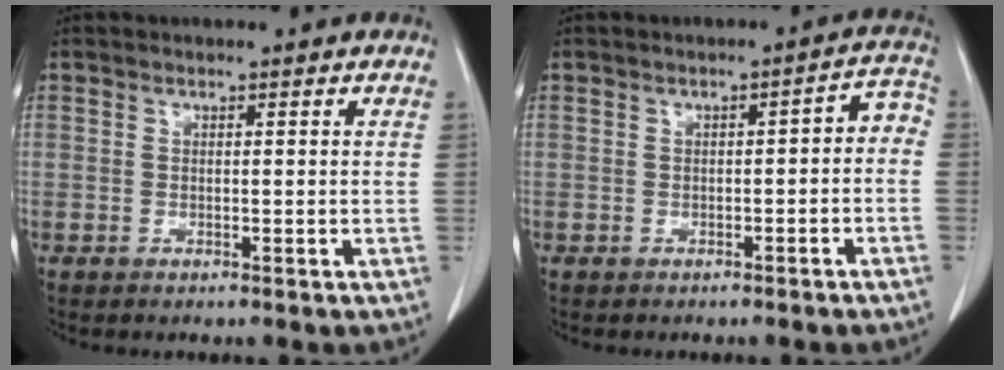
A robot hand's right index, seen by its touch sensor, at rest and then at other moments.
{"total": 3.9, "force": [-1.3, 1.7, 3.3], "torque": [-0.035, 0.027, -0.015]}